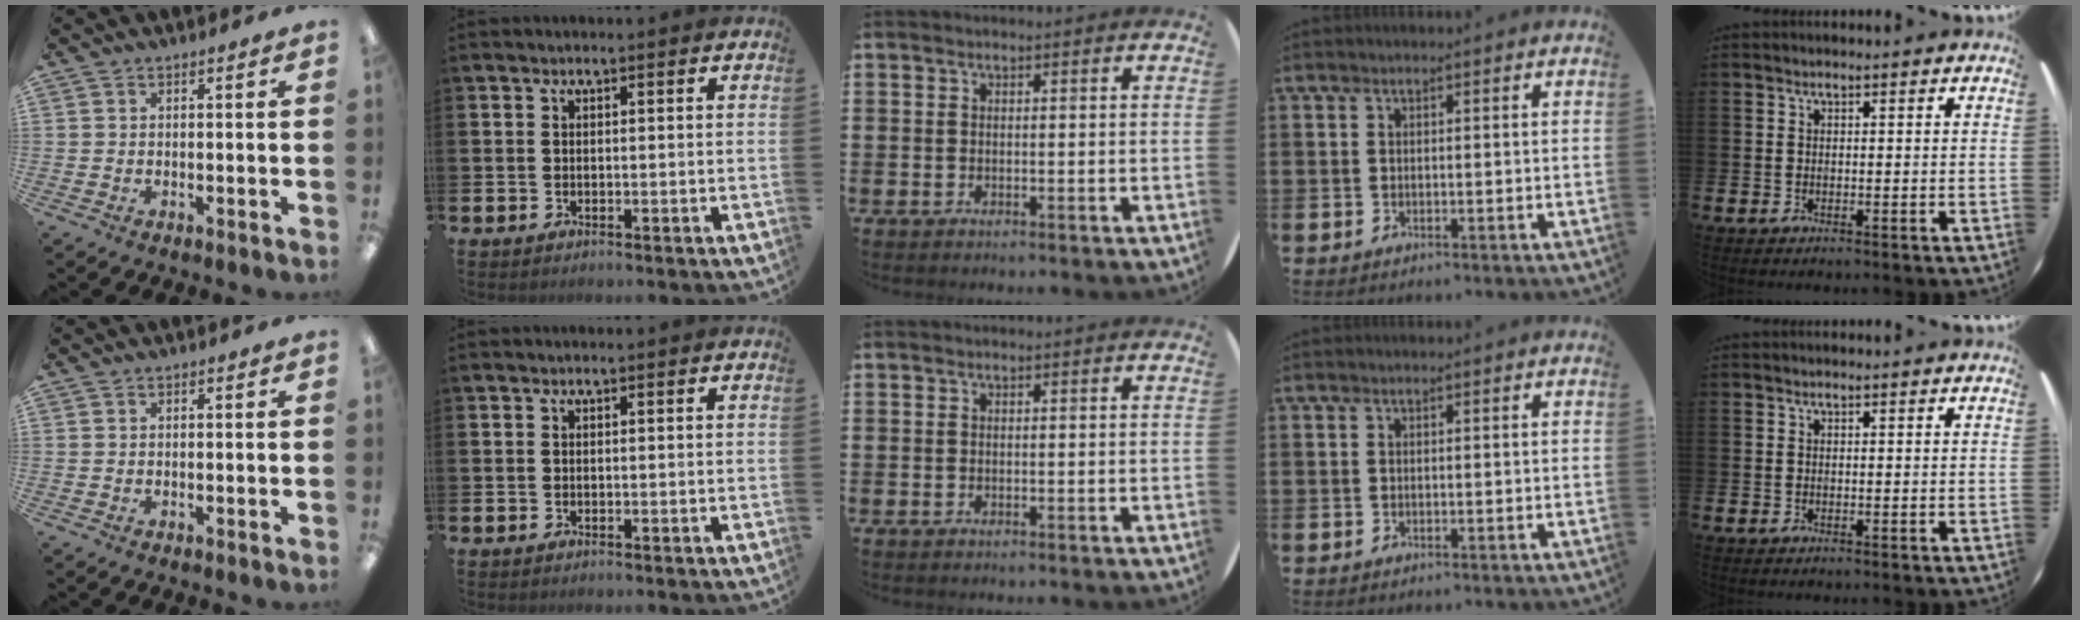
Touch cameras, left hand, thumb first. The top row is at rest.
{}